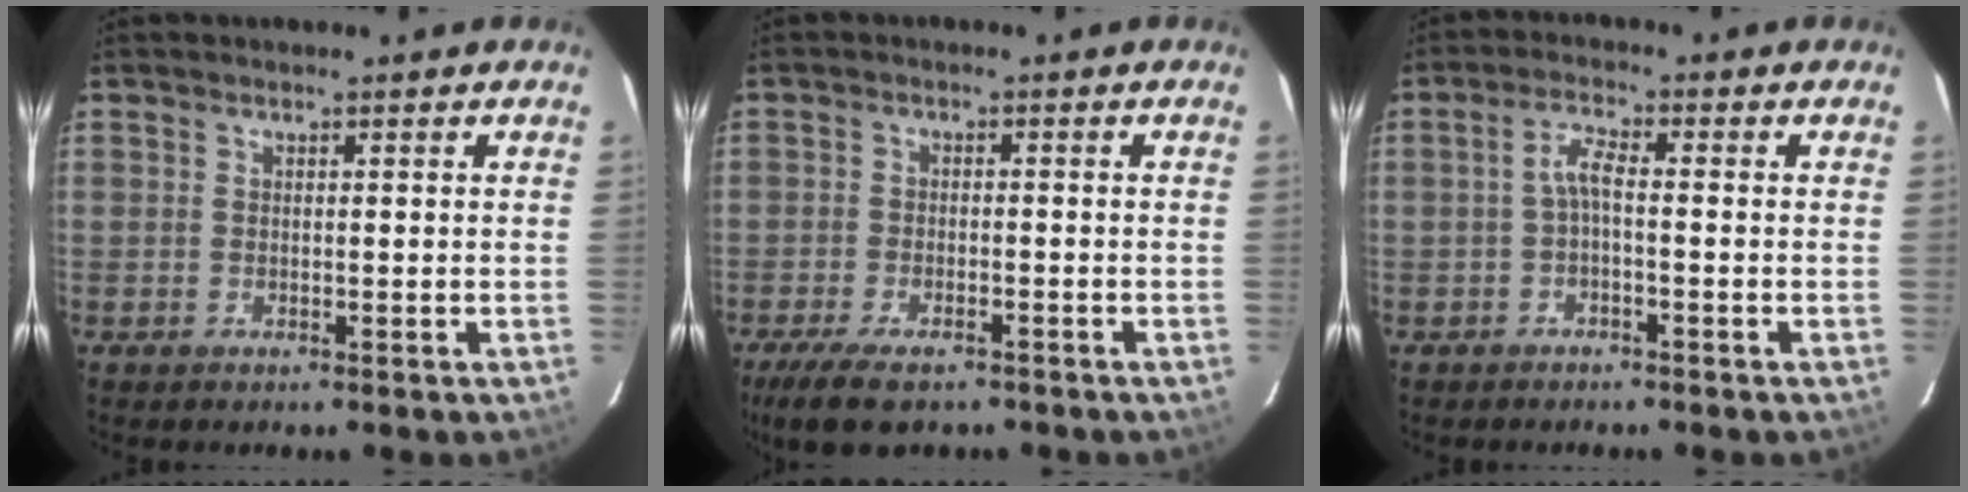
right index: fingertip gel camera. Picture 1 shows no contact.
{"total": 9.7, "force": [-7.2, 3.6, 5.4], "torque": [-0.132, -0.025, -0.126]}
{"total": 2.7, "force": [-1.0, 0.4, 2.4], "torque": [-0.056, 0.007, -0.022]}